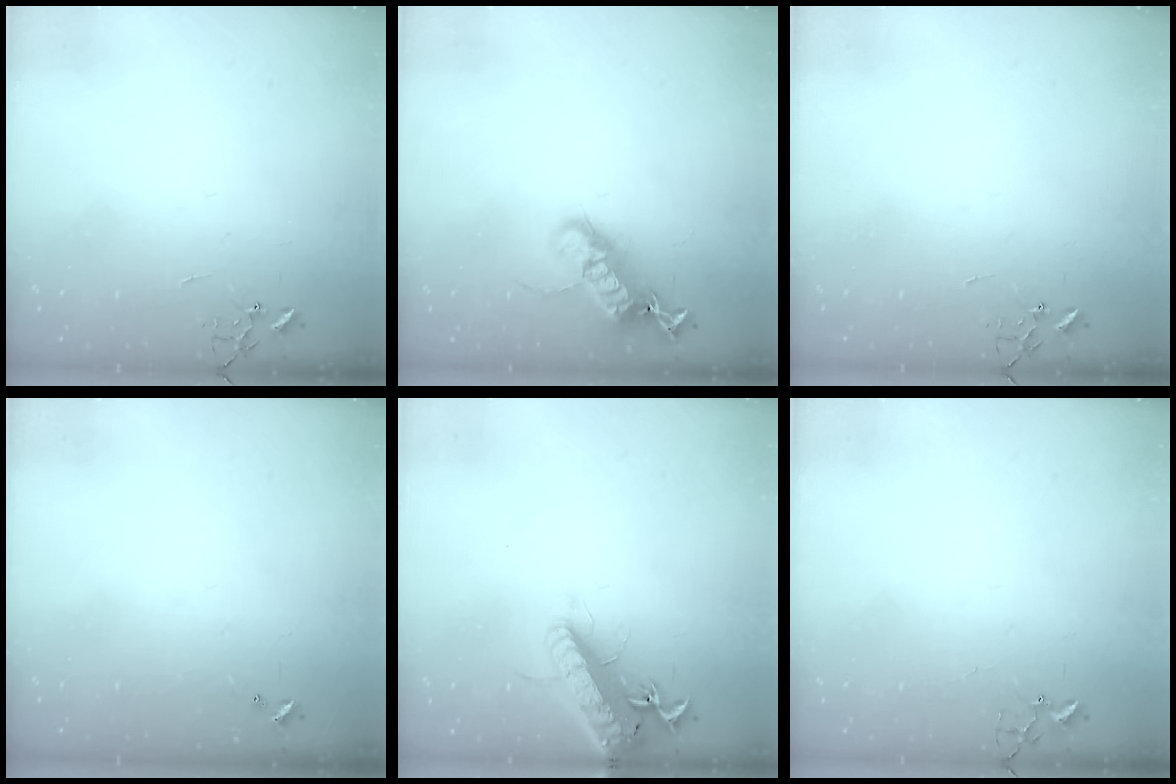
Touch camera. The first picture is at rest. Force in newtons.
{"total": 17.9, "press": 17.9, "slide": 0.5}
{"total": 0.0}
{"total": 0.0}
{"total": 18.4, "press": 18.0, "slide": 4.0}
{"total": 2.4, "press": 2.4, "slide": 0.3}